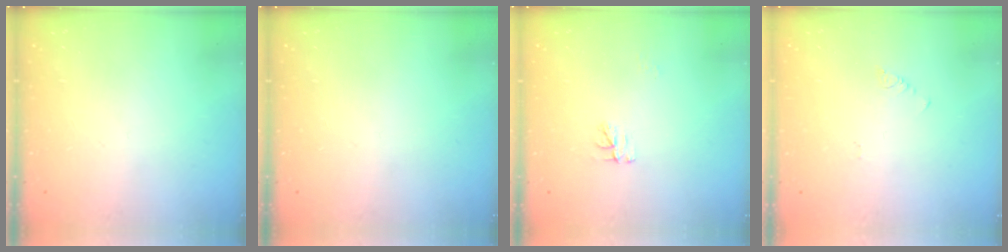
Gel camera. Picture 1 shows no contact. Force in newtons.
{"total": 0.0}
{"total": 3.9, "press": 3.9, "slide": 0.2}
{"total": 1.9, "press": 1.9, "slide": 0.4}